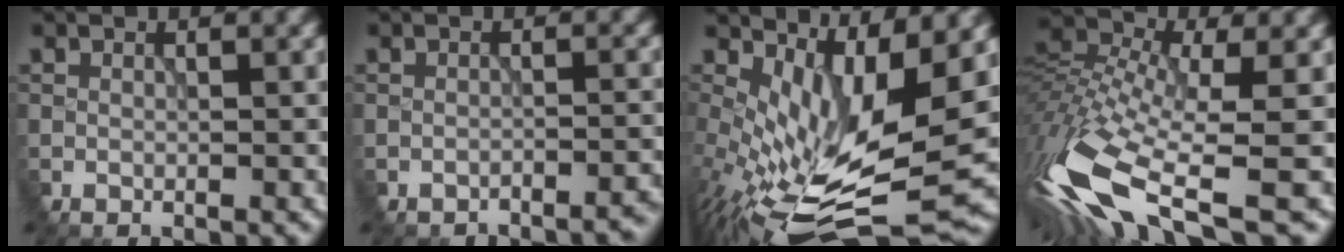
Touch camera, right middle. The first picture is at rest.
{"total": 2.4, "force": [-2.3, 0.0, -0.2], "torque": [0.003, 0.008, -0.035]}
{"total": 11.0, "force": [-0.3, 3.8, 10.3], "torque": [-0.219, -0.034, 0.022]}
{"total": 12.7, "force": [-6.4, 4.4, 10.1], "torque": [-0.243, -0.007, -0.109]}